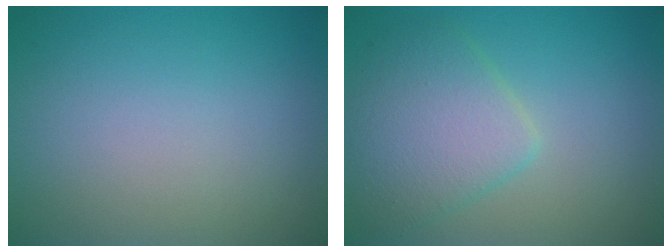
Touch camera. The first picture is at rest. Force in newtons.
{"total": 4.8, "press": 4.8, "slide": 0.2}